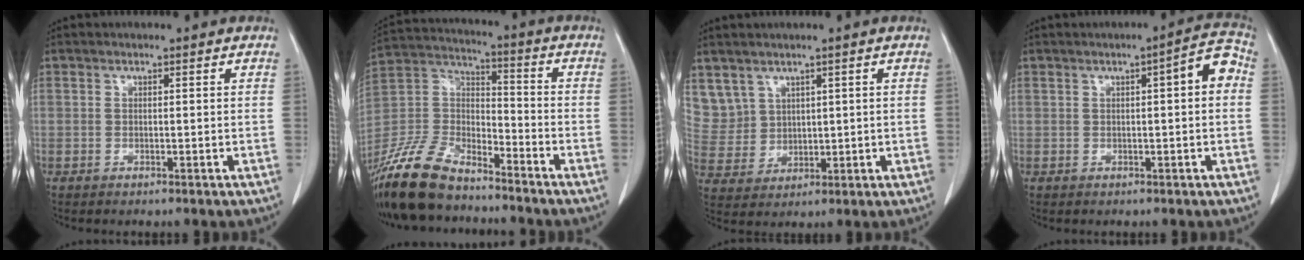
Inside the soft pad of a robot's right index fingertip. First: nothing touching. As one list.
[{"total": 15.4, "force": [-12.8, 5.0, 6.9], "torque": [-0.147, 0.003, -0.246]}, {"total": 7.7, "force": [4.7, 6.1, 0.8], "torque": [-0.030, 0.017, 0.115]}, {"total": 4.8, "force": [0.7, 0.8, 4.7], "torque": [-0.057, 0.019, 0.005]}]